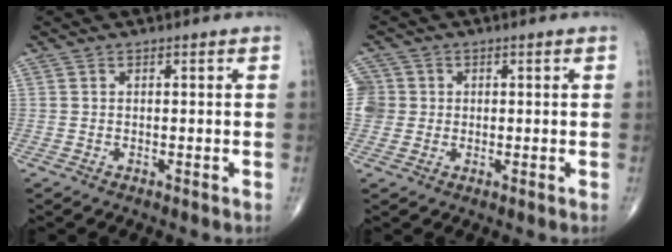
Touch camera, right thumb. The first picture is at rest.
{"total": 5.4, "force": [0.4, 5.3, 0.9], "torque": [-0.001, 0.014, 0.005]}